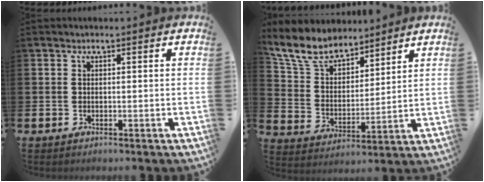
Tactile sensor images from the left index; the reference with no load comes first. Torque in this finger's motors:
{"motor_torque": [0.99, -1.14, 0.01, 0.03]}